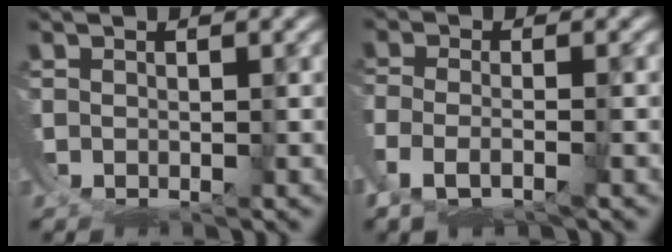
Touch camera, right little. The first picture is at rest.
{"total": 3.3, "force": [-1.4, 1.0, 2.8], "torque": [-0.065, -0.018, -0.012]}